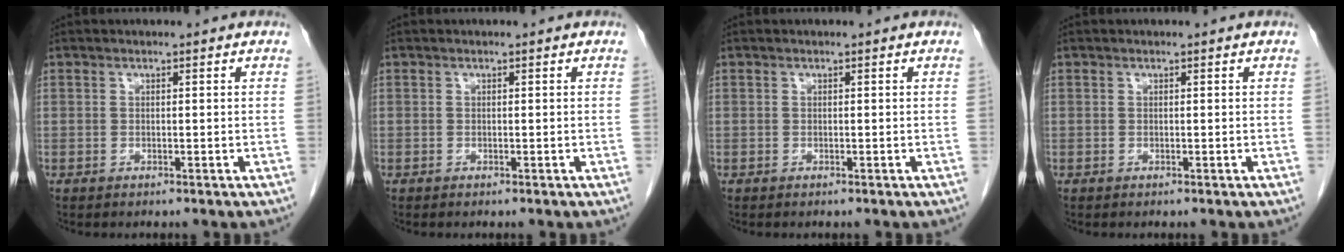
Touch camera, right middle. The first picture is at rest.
{"total": 0.0}
{"total": 0.0}
{"total": 0.0}